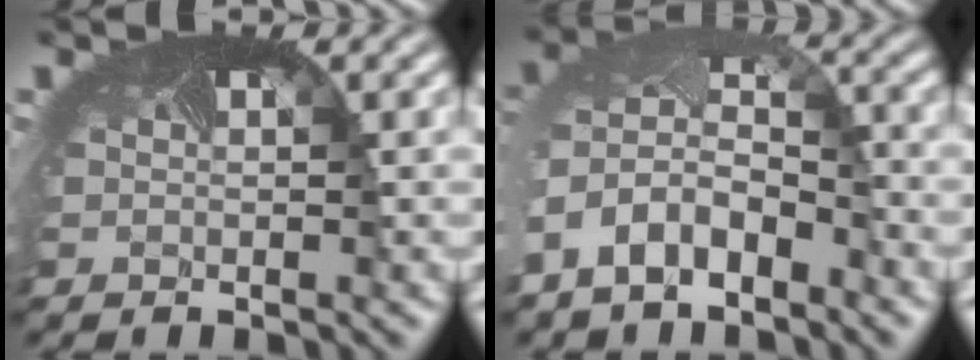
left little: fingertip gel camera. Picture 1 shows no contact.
{"total": 6.8, "force": [-3.3, 4.3, 4.1], "torque": [-0.103, -0.016, -0.061]}